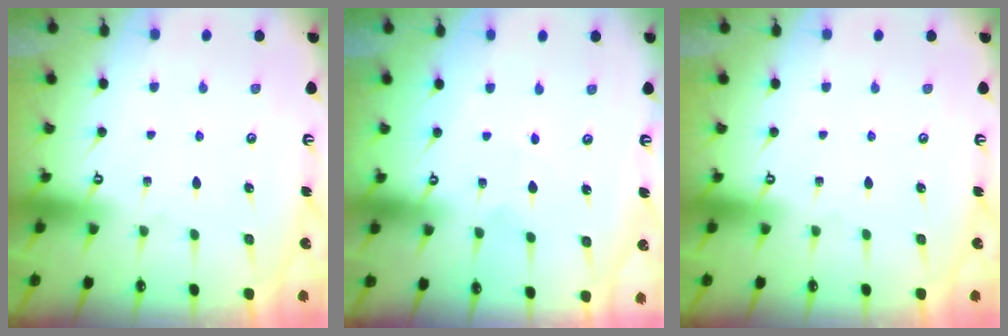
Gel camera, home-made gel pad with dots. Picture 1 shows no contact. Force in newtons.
{"total": 3.4, "press": 3.4, "slide": 0.3}
{"total": 0.0}